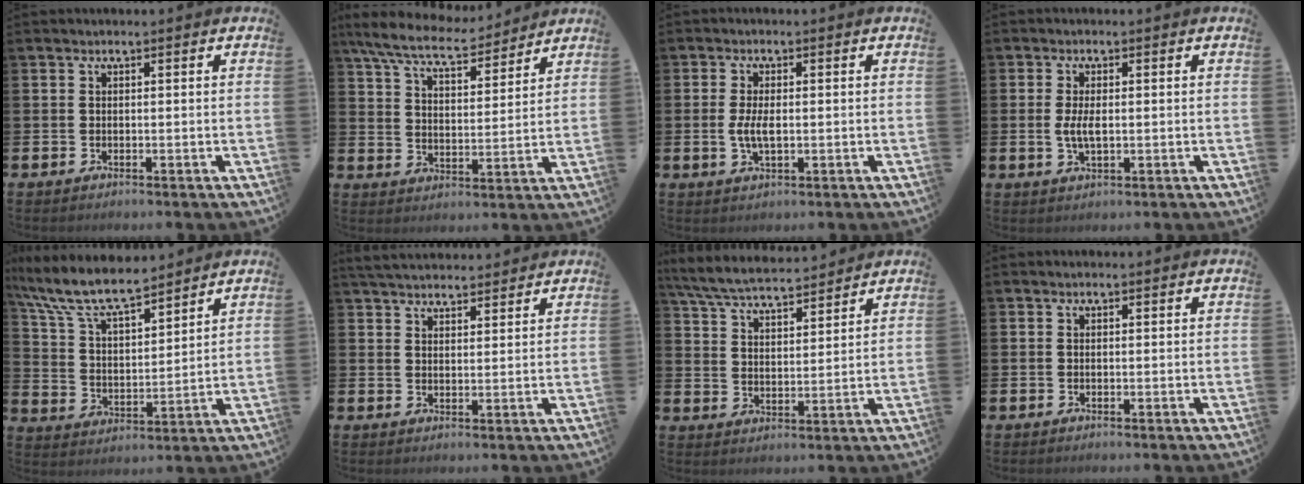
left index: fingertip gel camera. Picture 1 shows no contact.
{"total": 8.3, "force": [7.6, 1.5, 3.1], "torque": [-0.088, -0.041, 0.134]}
{"total": 3.4, "force": [-0.1, 1.5, 3.1], "torque": [-0.059, -0.001, -0.008]}
{"total": 3.1, "force": [0.0, 1.4, 2.8], "torque": [-0.047, 0.002, -0.003]}
{"total": 9.5, "force": [8.5, 2.0, 3.7], "torque": [-0.107, -0.050, 0.150]}
{"total": 4.3, "force": [4.2, 0.8, 0.4], "torque": [-0.013, -0.023, 0.076]}
{"total": 6.3, "force": [6.1, 0.8, 1.5], "torque": [-0.057, -0.033, 0.109]}
{"total": 0.0}